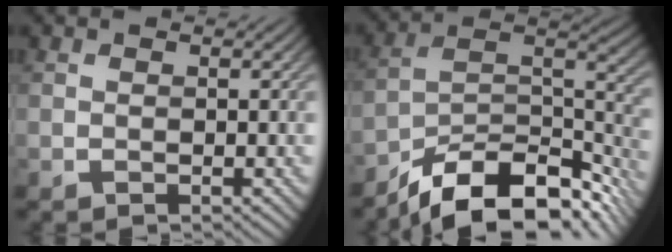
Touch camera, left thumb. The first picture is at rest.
{"total": 14.7, "force": [-10.8, 5.6, 8.3], "torque": [-0.156, -0.018, -0.171]}